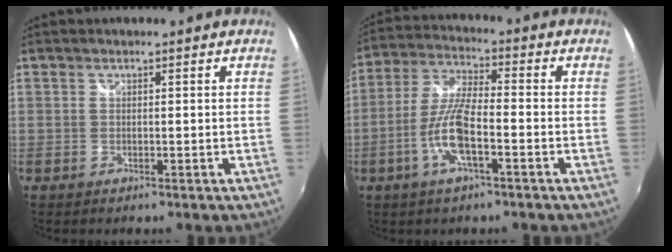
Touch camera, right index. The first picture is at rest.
{"total": 9.8, "force": [-3.8, 2.1, 8.8], "torque": [-0.186, -0.001, -0.074]}